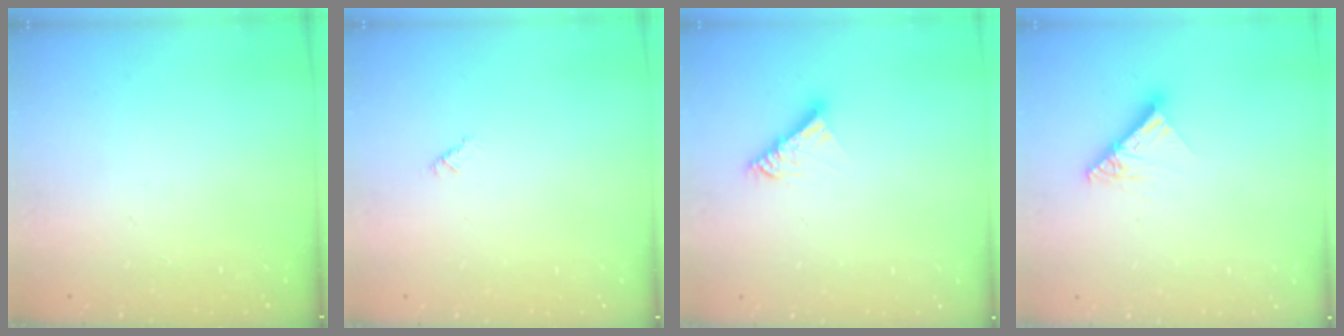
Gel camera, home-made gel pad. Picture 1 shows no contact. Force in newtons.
{"total": 0.6, "press": 0.6, "slide": 0.2}
{"total": 5.7, "press": 5.7, "slide": 0.4}
{"total": 10.0, "press": 9.9, "slide": 1.1}